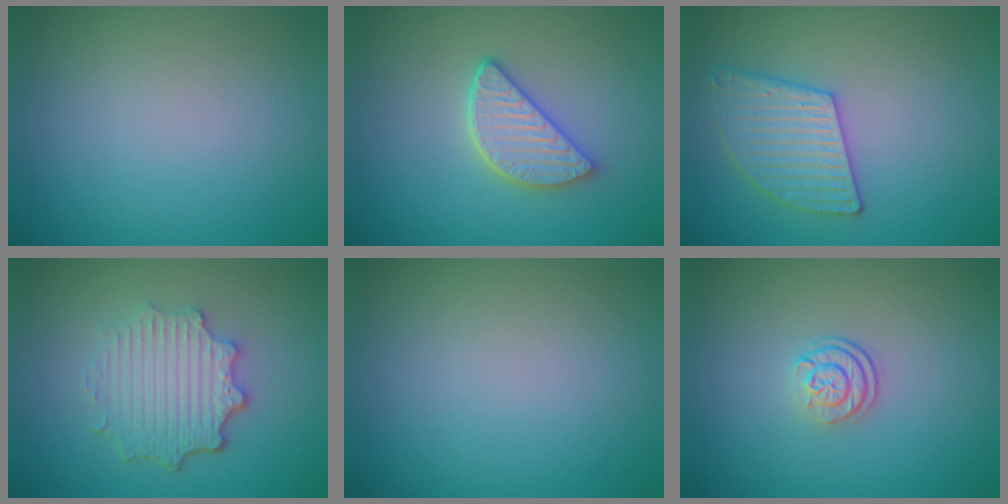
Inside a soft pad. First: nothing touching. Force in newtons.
{"total": 4.1, "press": 3.4, "slide": 2.3}
{"total": 3.5, "press": 3.4, "slide": 0.8}
{"total": 4.8, "press": 3.7, "slide": 3.0}
{"total": 0.0}
{"total": 2.4, "press": 1.7, "slide": 1.7}